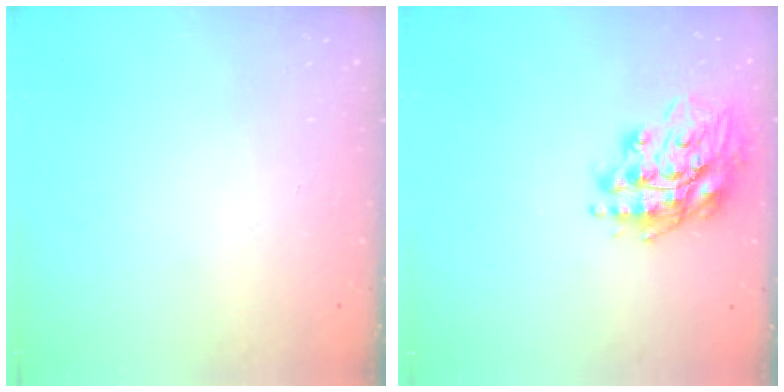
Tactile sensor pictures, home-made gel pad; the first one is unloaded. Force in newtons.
{"total": 17.6, "press": 17.4, "slide": 2.6}